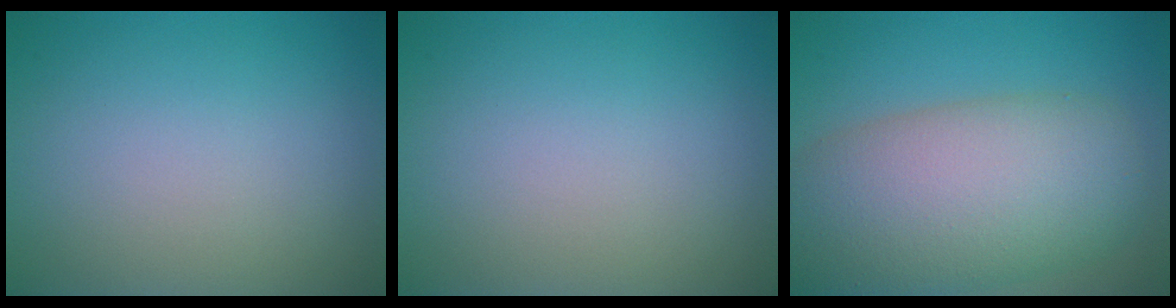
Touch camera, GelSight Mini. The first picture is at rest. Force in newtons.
{"total": 0.0}
{"total": 11.1, "press": 11.0, "slide": 0.6}